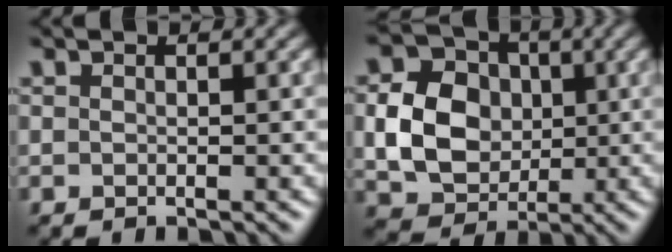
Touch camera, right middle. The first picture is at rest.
{"total": 6.6, "force": [0.1, 5.4, 3.8], "torque": [-0.074, 0.003, 0.000]}